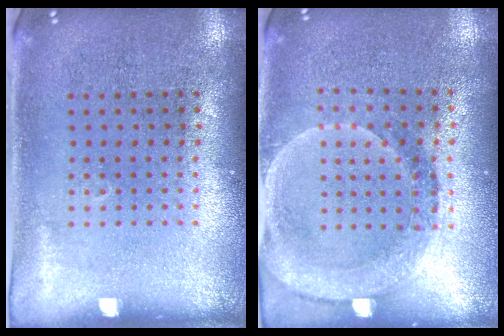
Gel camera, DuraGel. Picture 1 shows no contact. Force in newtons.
{"total": 1.8, "press": 1.6, "slide": 0.8}